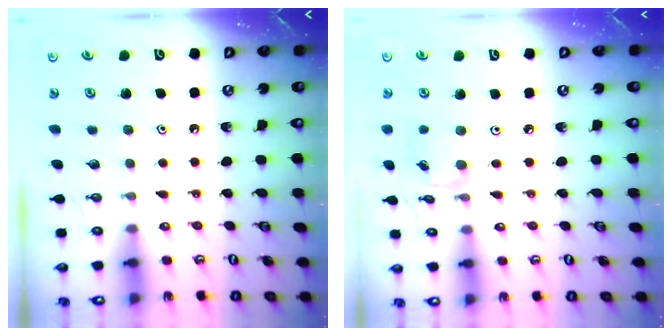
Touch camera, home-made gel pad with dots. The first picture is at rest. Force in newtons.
{"total": 3.4, "press": 3.4, "slide": 0.3}